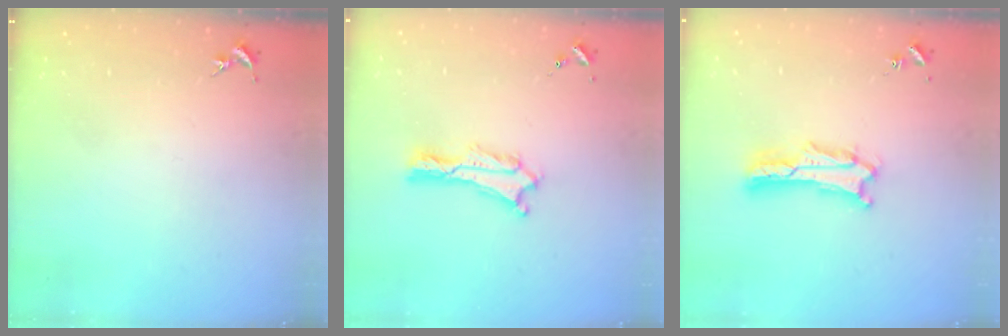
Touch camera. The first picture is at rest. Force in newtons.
{"total": 1.3, "press": 1.3, "slide": 0.2}
{"total": 3.0, "press": 2.9, "slide": 0.3}